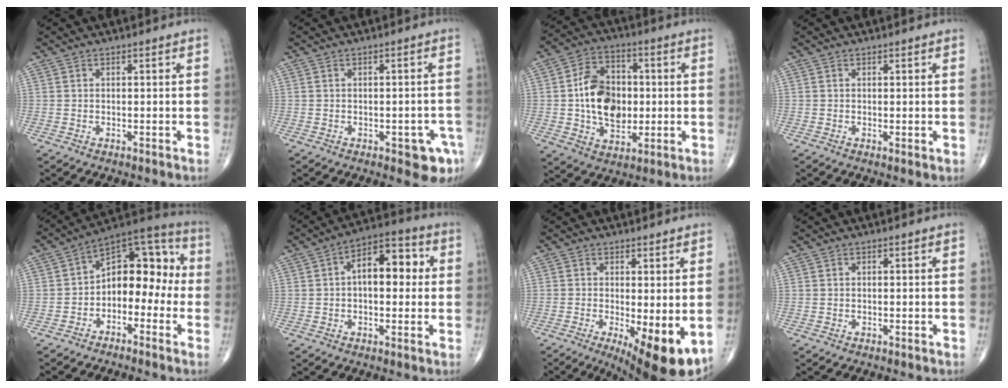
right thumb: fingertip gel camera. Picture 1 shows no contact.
{"total": 5.4, "force": [-2.5, 2.3, 4.2], "torque": [-0.029, 0.008, -0.025]}
{"total": 13.8, "force": [0.0, 9.7, 9.8], "torque": [-0.139, 0.014, 0.000]}
{"total": 0.6, "force": [0.1, 0.1, 0.6], "torque": [-0.013, -0.004, -0.001]}
{"total": 13.0, "force": [-1.9, 8.3, 9.8], "torque": [-0.096, 0.058, -0.048]}
{"total": 10.9, "force": [1.4, 6.0, 9.1], "torque": [-0.106, 0.029, 0.011]}
{"total": 10.7, "force": [-2.7, 3.2, 9.9], "torque": [-0.139, -0.023, -0.030]}
{"total": 0.0}